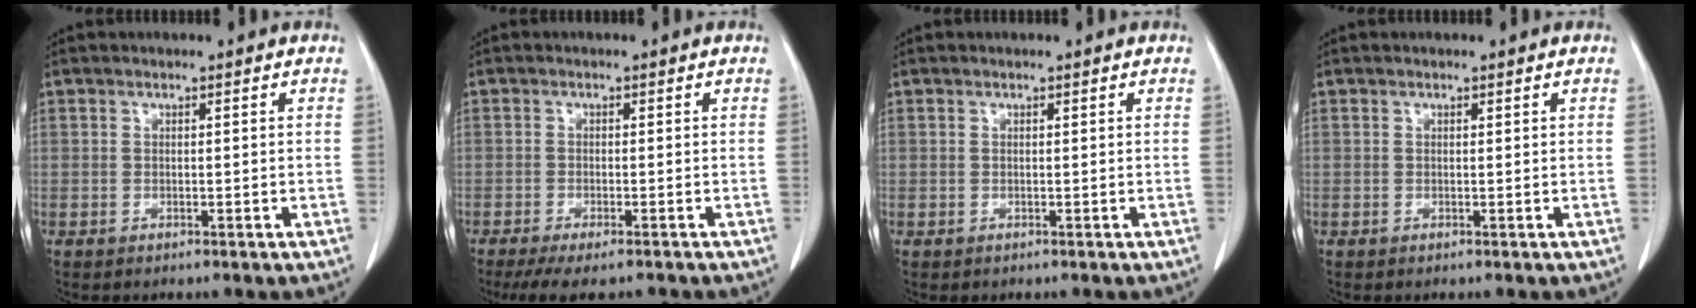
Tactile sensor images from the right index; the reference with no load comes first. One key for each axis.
{"total": 8.2, "fx": -6.8, "fy": 1.6, "fz": 4.3, "tx": -0.058, "ty": -0.013, "tz": -0.102}
{"total": 0.0}
{"total": 0.0}